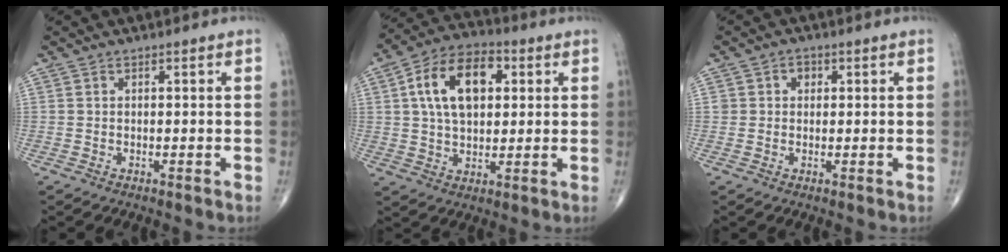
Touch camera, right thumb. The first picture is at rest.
{"total": 14.6, "force": [3.6, 8.7, 11.1], "torque": [-0.180, 0.012, 0.055]}
{"total": 2.4, "force": [0.6, 2.1, 0.9], "torque": [0.004, 0.001, 0.005]}